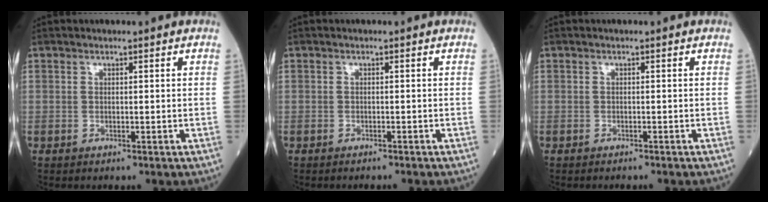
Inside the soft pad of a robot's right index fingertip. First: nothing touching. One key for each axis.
{"total": 1.8, "fx": -1.7, "fy": -0.1, "fz": 0.4, "tx": -0.004, "ty": -0.002, "tz": -0.022}
{"total": 1.4, "fx": -1.4, "fy": -0.1, "fz": 0.4, "tx": -0.003, "ty": -0.001, "tz": -0.018}